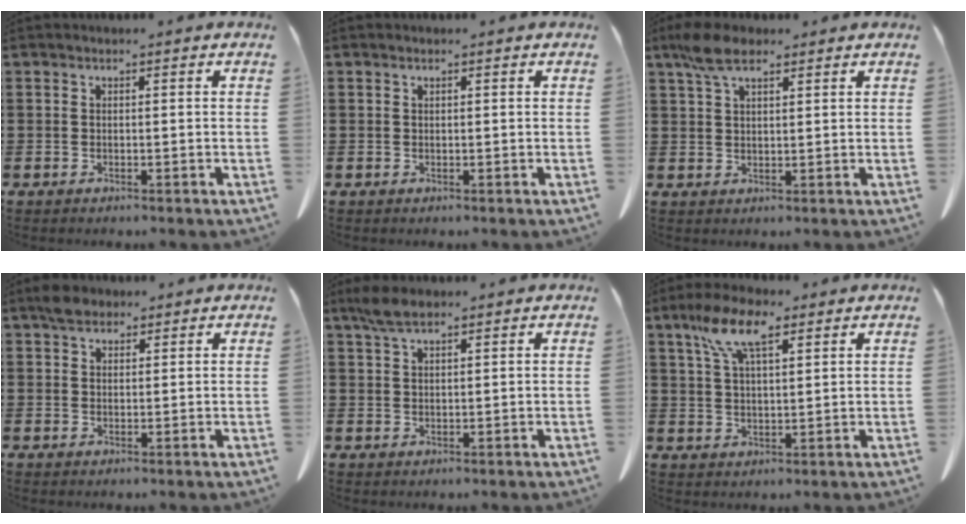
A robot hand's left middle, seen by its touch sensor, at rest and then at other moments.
{"total": 0.0}
{"total": 5.5, "force": [3.4, 2.1, 3.8], "torque": [-0.090, 0.004, 0.060]}
{"total": 3.1, "force": [2.5, 1.5, 1.2], "torque": [-0.022, 0.004, 0.045]}
{"total": 3.9, "force": [2.7, 1.2, 2.5], "torque": [-0.055, 0.005, 0.050]}
{"total": 8.6, "force": [5.2, 2.8, 6.2], "torque": [-0.135, 0.007, 0.094]}